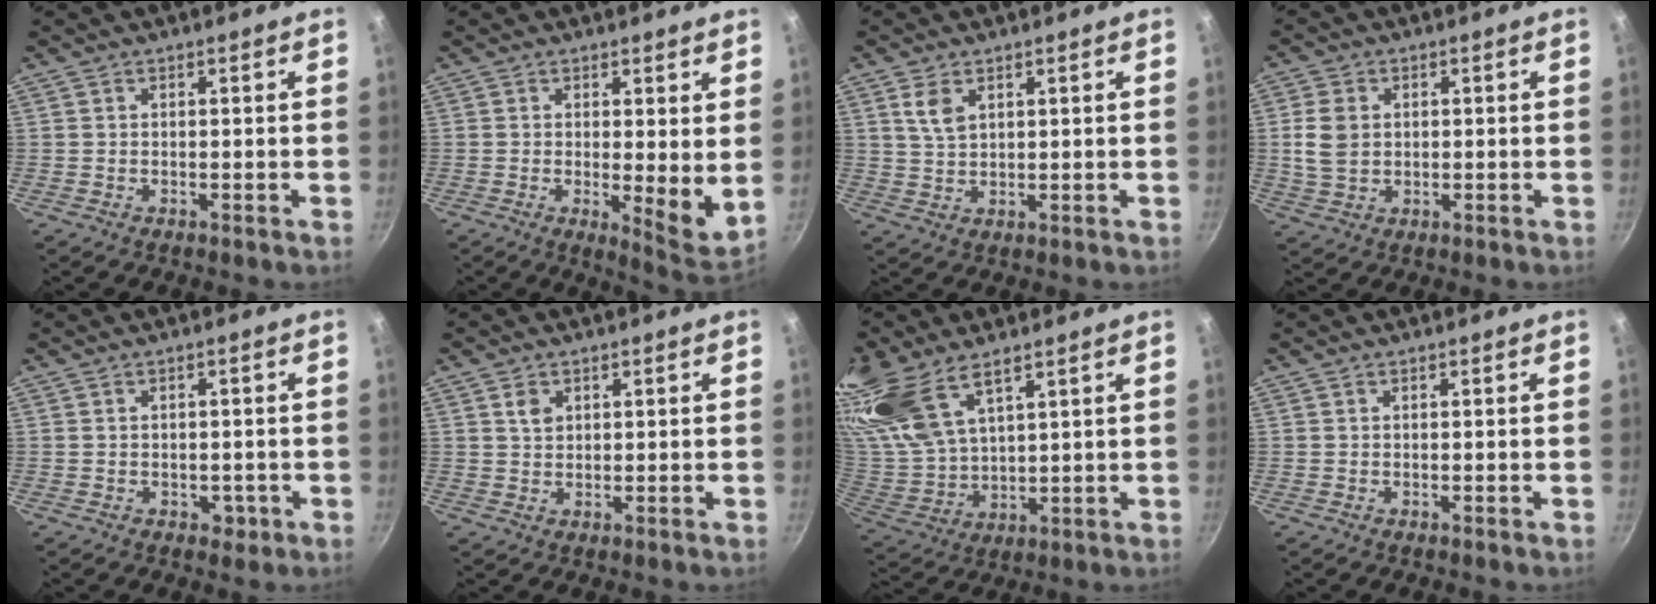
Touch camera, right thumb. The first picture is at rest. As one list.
[{"total": 8.0, "force": [1.2, 2.6, 7.5], "torque": [-0.094, -0.038, 0.017]}, {"total": 4.4, "force": [2.0, 2.5, 3.0], "torque": [-0.051, -0.008, 0.045]}, {"total": 6.4, "force": [0.7, 5.0, 4.0], "torque": [-0.071, 0.003, 0.014]}, {"total": 2.5, "force": [-0.9, 1.9, 1.3], "torque": [-0.006, 0.007, -0.004]}, {"total": 2.7, "force": [1.1, 2.0, 1.4], "torque": [-0.017, -0.001, 0.022]}, {"total": 17.1, "force": [11.2, 7.6, 10.5], "torque": [-0.217, -0.035, 0.239]}, {"total": 0.0}]